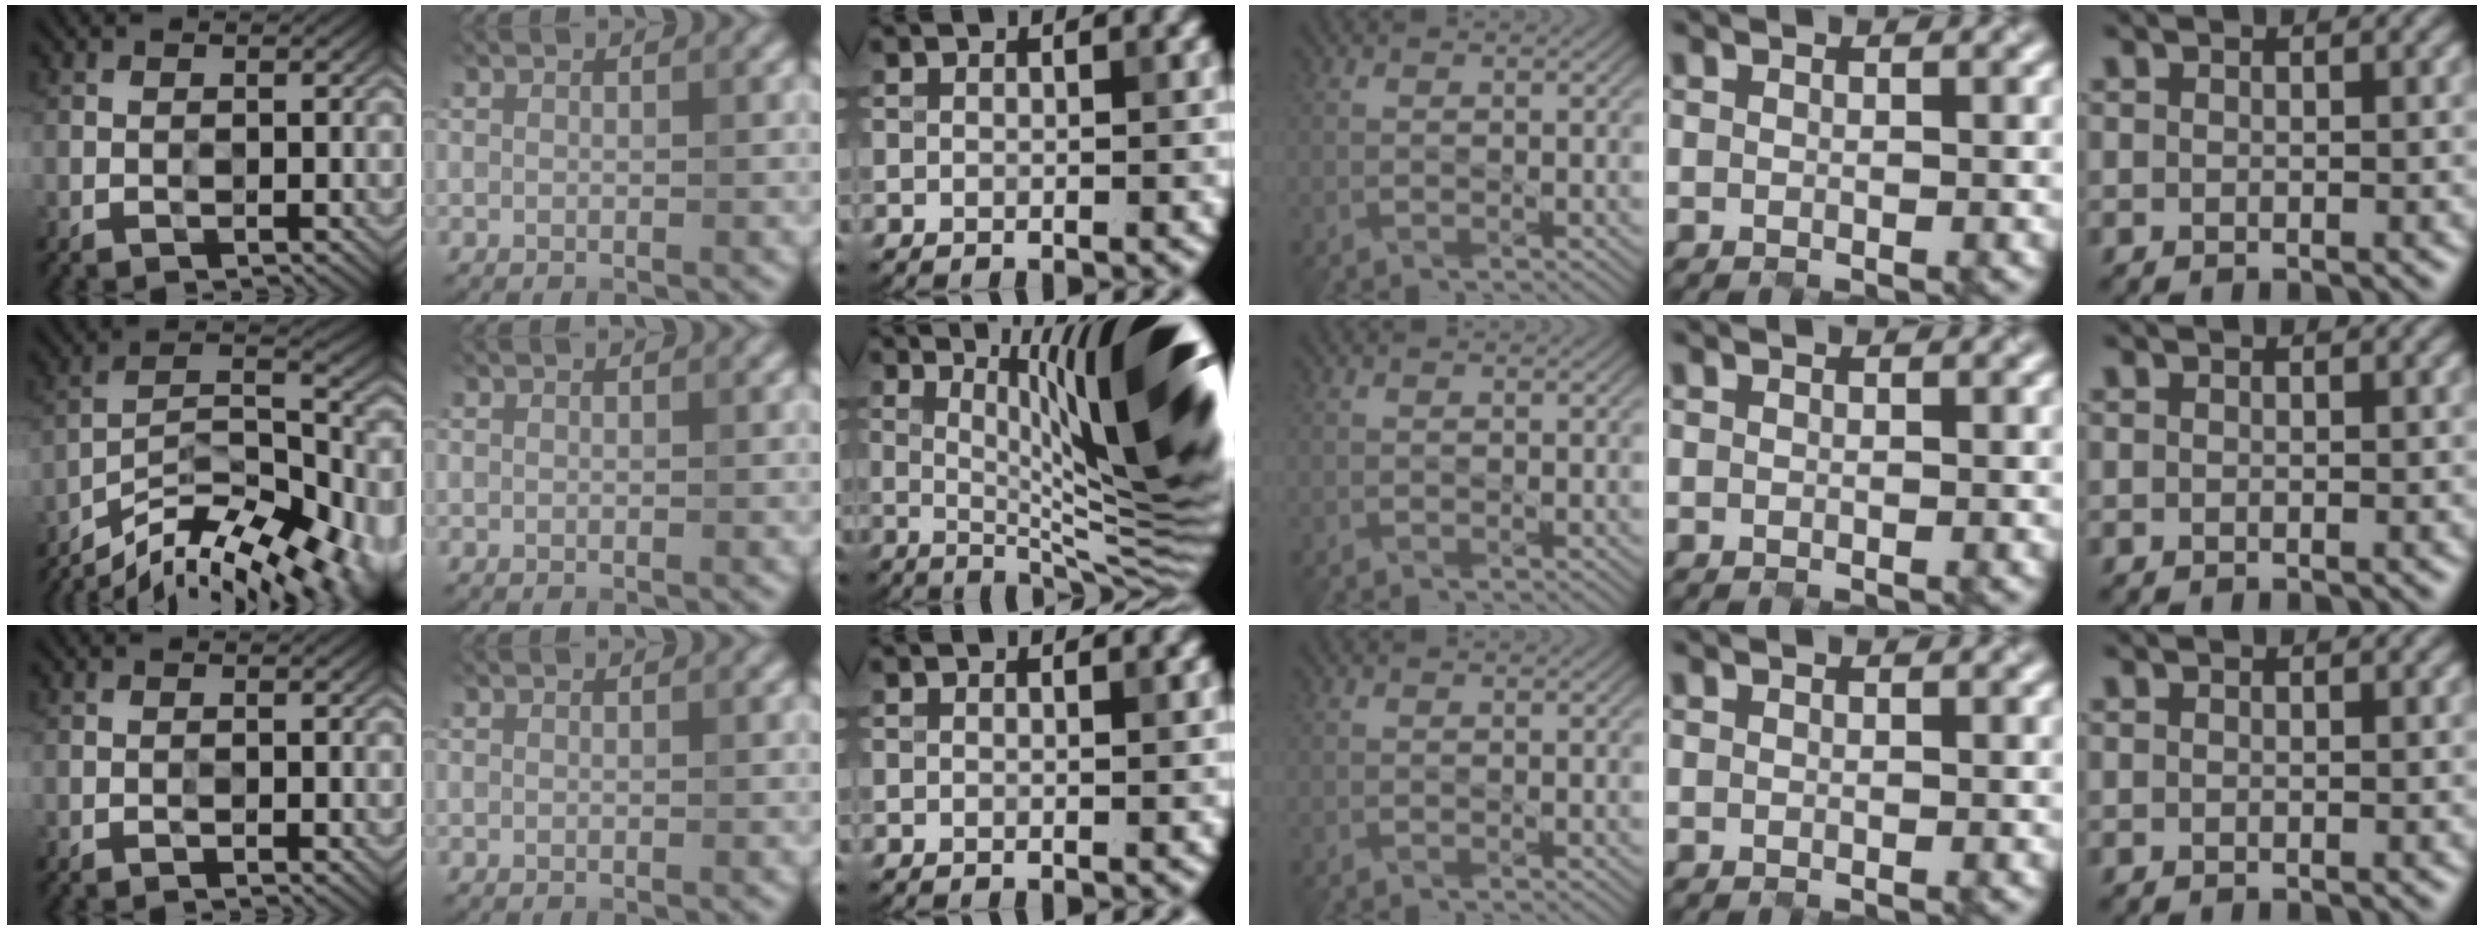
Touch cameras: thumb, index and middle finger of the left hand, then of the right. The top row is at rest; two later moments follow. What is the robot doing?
{"motion": "close", "object": "hinged tin"}